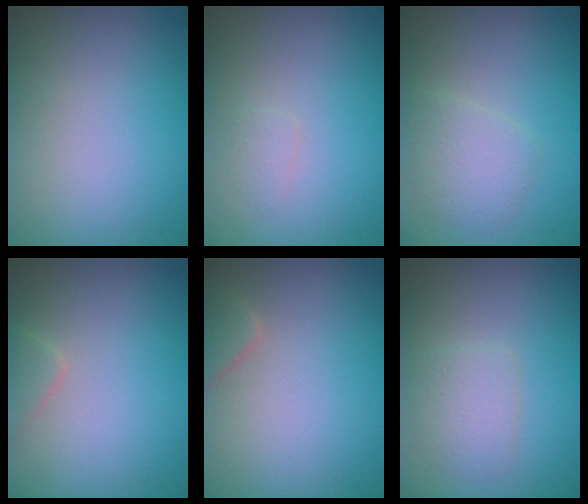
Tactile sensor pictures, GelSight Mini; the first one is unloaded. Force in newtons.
{"total": 0.7, "press": 0.7, "slide": 0.1}
{"total": 2.2, "press": 2.2, "slide": 0.0}
{"total": 1.3, "press": 1.2, "slide": 0.1}
{"total": 1.4, "press": 1.4, "slide": 0.1}
{"total": 1.9, "press": 1.9, "slide": 0.0}